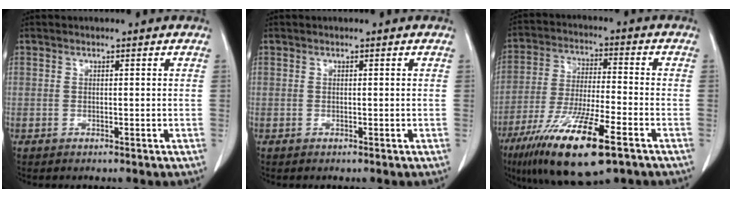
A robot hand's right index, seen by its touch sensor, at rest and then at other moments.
{"total": 0.0}
{"total": 16.6, "force": [-9.5, 2.6, 13.4], "torque": [-0.259, -0.038, -0.167]}